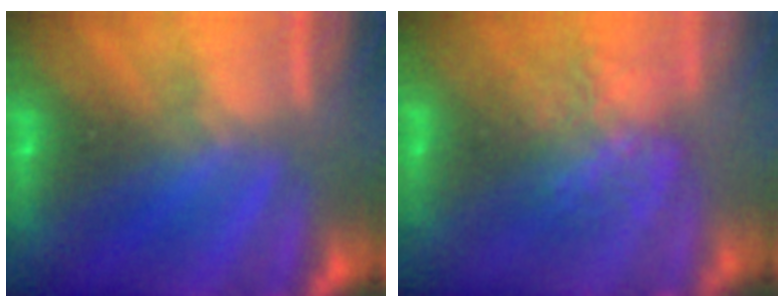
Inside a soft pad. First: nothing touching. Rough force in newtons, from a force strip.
{"total": 6.9}